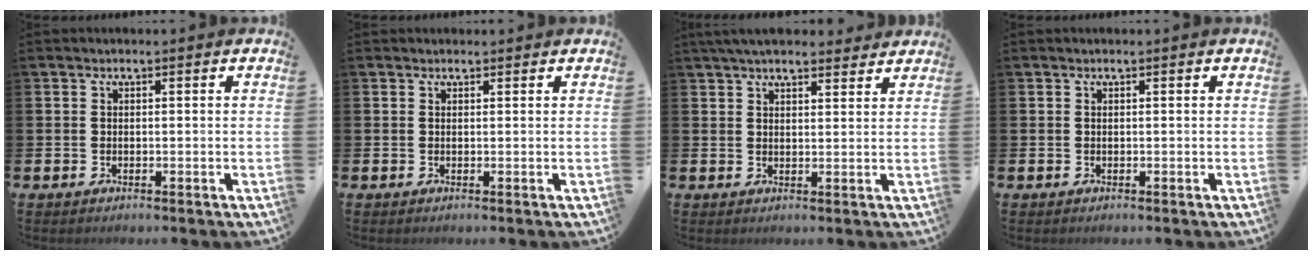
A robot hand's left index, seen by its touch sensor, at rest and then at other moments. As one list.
[{"total": 0.5, "force": [0.5, 0.2, 0.0], "torque": [0.008, -0.002, 0.007]}, {"total": 4.4, "force": [4.1, 0.9, 1.3], "torque": [-0.030, -0.012, 0.076]}, {"total": 0.0}]